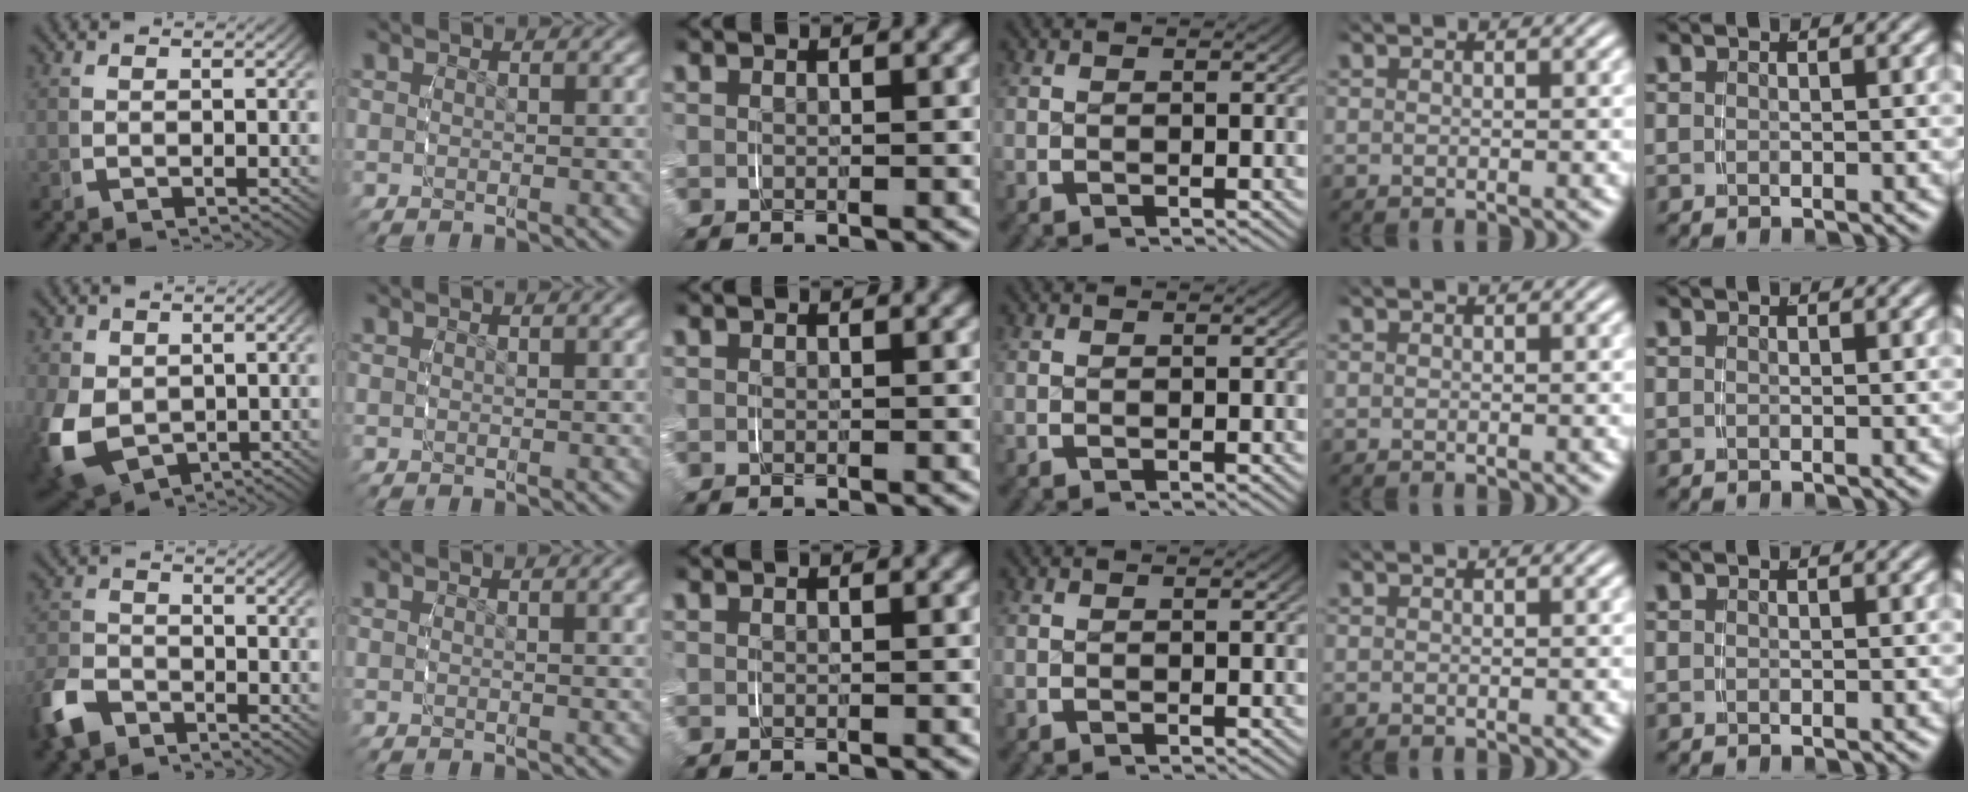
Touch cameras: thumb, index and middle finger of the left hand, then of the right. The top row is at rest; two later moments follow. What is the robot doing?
{"motion": "grasp_and_lifting", "object": "lipstick"}